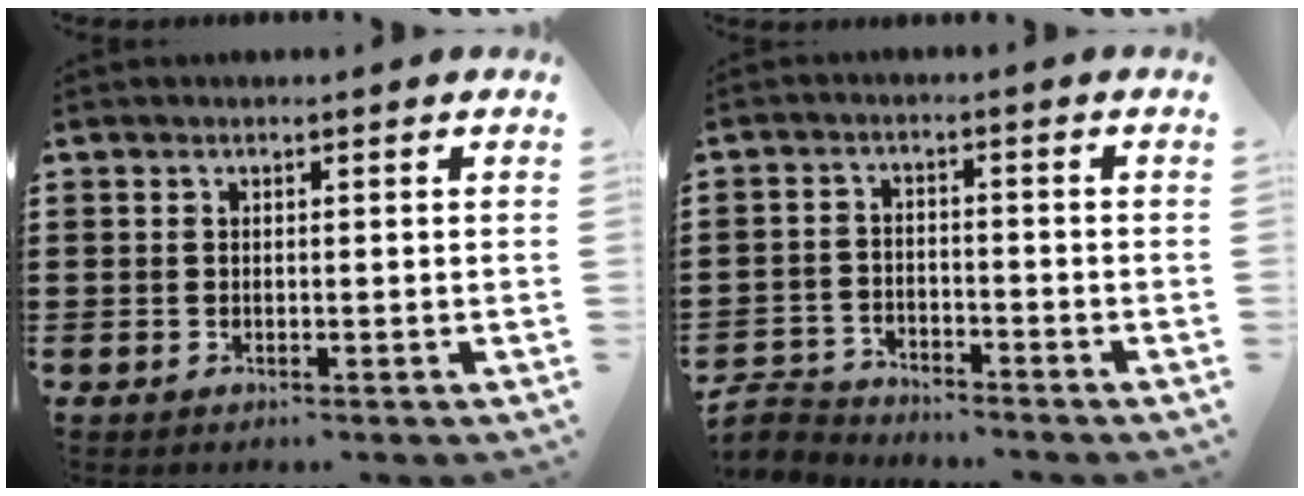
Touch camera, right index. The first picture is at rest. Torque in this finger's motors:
{"motor_torque": [-1.34, 0.80, -1.05, -0.21]}